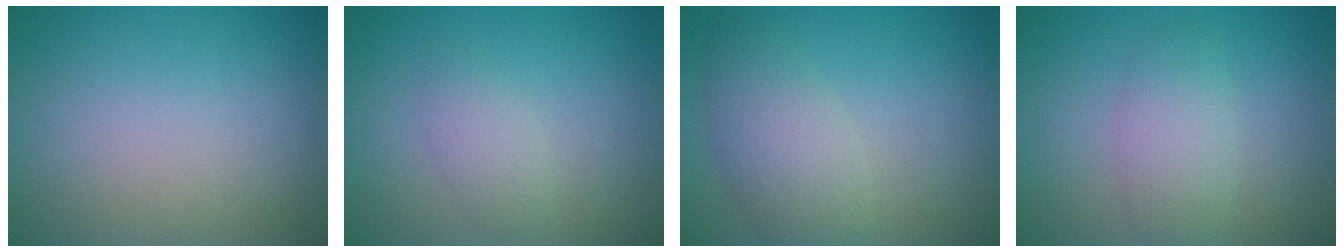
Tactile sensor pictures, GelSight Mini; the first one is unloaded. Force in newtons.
{"total": 1.9, "press": 1.9, "slide": 0.1}
{"total": 4.3, "press": 4.3, "slide": 0.1}
{"total": 2.9, "press": 2.9, "slide": 0.1}